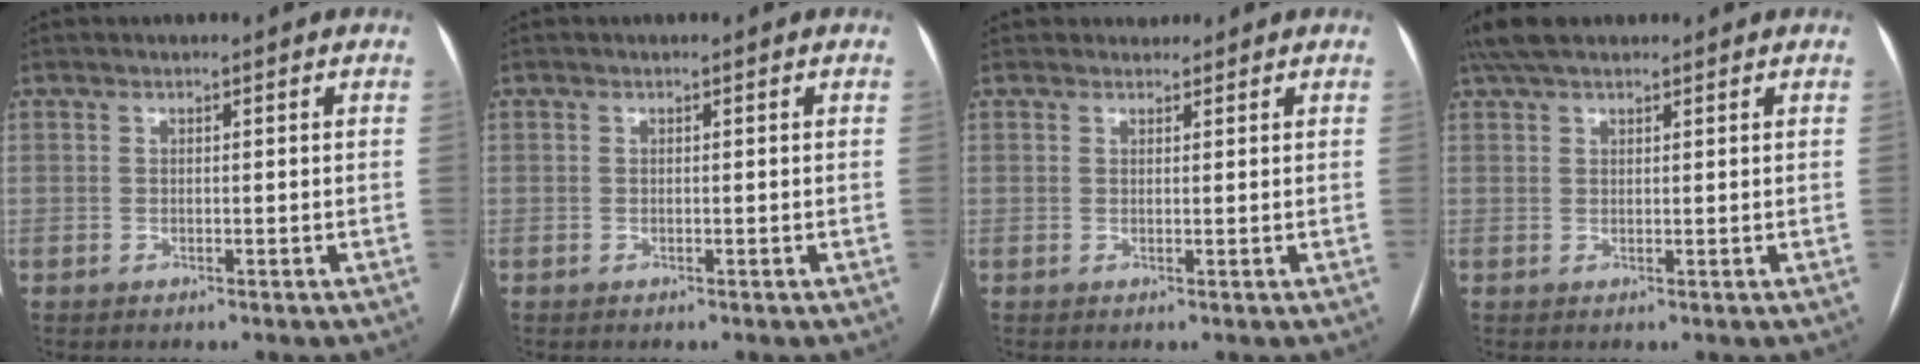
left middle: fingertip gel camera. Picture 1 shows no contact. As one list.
[{"total": 0.0}, {"total": 1.3, "force": [1.1, 0.5, -0.3], "torque": [0.002, 0.007, 0.016]}, {"total": 6.0, "force": [4.8, 1.9, 3.0], "torque": [-0.056, 0.035, 0.090]}]